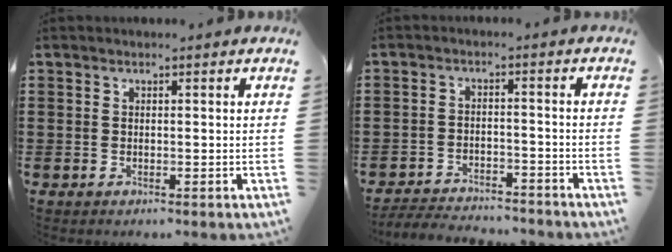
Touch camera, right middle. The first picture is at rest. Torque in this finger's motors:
{"motor_torque": [0.21, 0.07, 0.04, 0.05]}